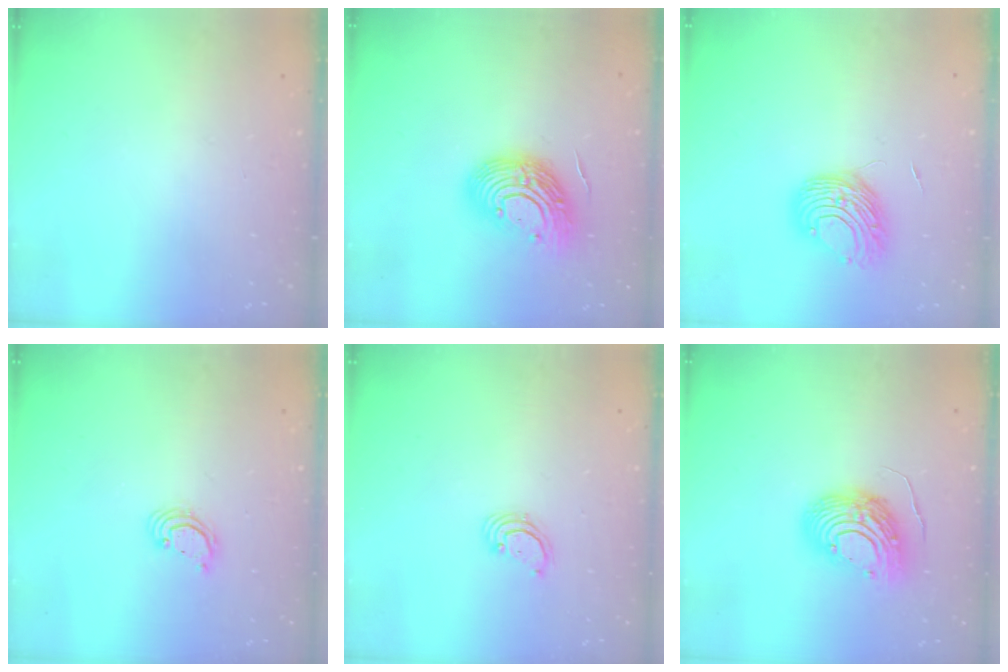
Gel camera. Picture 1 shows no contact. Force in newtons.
{"total": 14.6, "press": 14.5, "slide": 1.7}
{"total": 9.2, "press": 9.2, "slide": 0.5}
{"total": 2.4, "press": 2.4, "slide": 0.1}
{"total": 2.8, "press": 2.8, "slide": 0.2}
{"total": 12.0, "press": 11.9, "slide": 1.3}